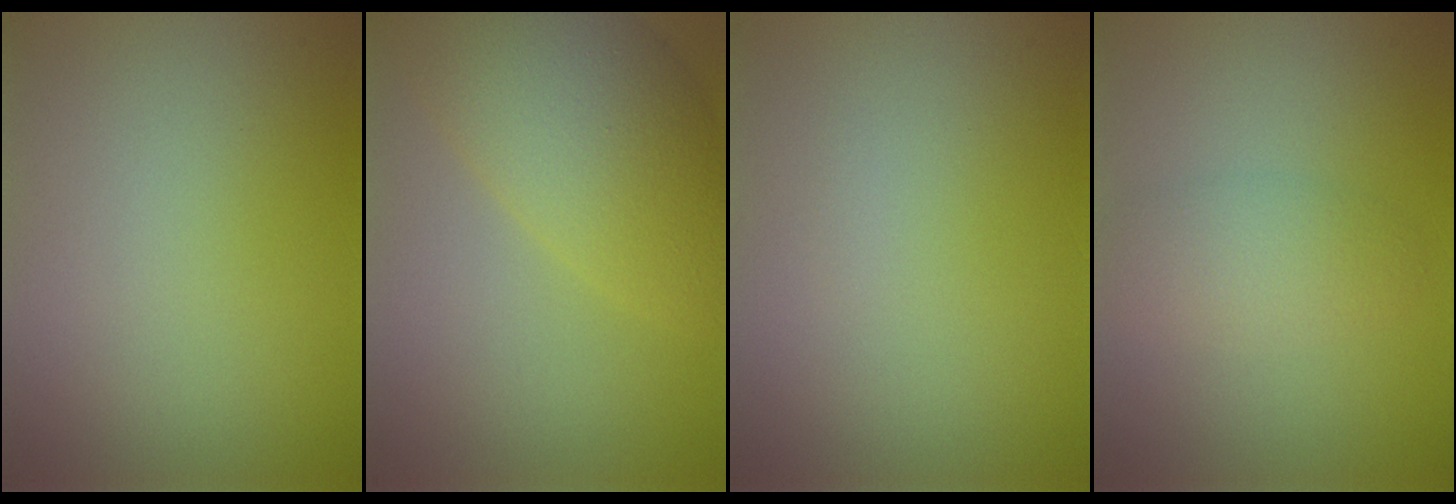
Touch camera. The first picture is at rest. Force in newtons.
{"total": 5.5, "press": 5.5, "slide": 0.4}
{"total": 0.0}
{"total": 2.8, "press": 2.8, "slide": 0.1}